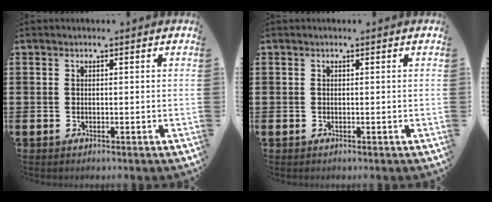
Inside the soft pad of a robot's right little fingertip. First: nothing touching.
{"total": 0.0}